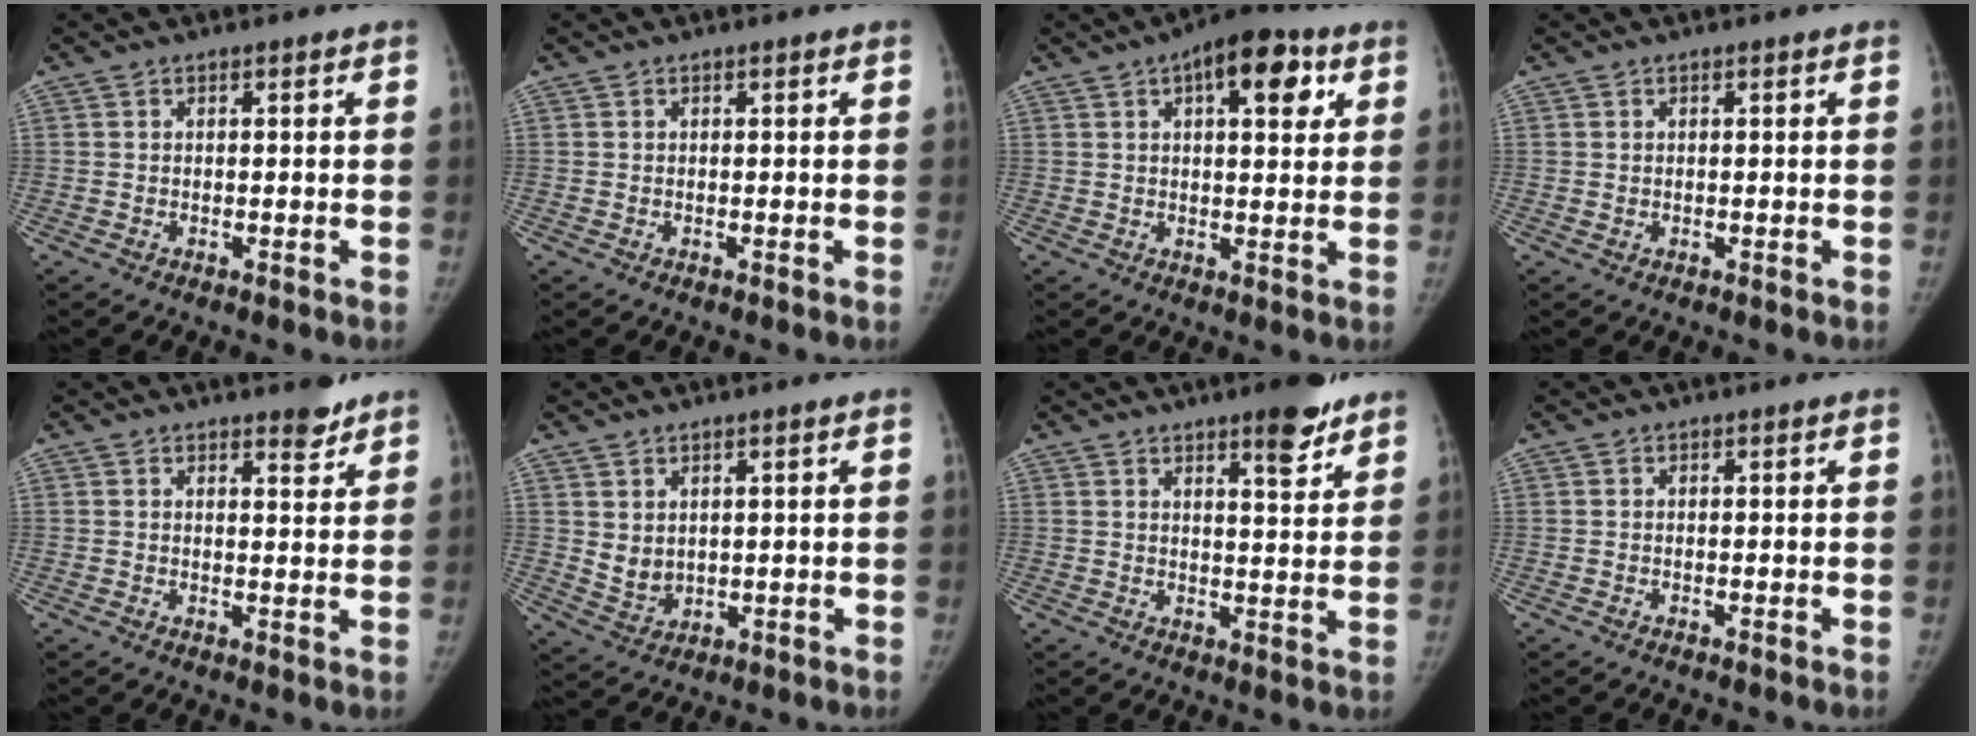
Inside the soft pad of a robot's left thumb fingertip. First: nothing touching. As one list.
[{"total": 0.0}, {"total": 11.5, "force": [4.9, 5.1, 9.1], "torque": [-0.097, 0.000, 0.063]}, {"total": 0.7, "force": [0.3, 0.5, 0.4], "torque": [-0.005, -0.002, 0.006]}, {"total": 3.5, "force": [2.9, 1.2, 1.7], "torque": [-0.009, -0.021, 0.039]}, {"total": 4.4, "force": [1.7, 3.0, 2.7], "torque": [-0.037, -0.021, 0.043]}, {"total": 7.3, "force": [5.1, 1.8, 4.9], "torque": [-0.053, -0.033, 0.070]}, {"total": 0.0}]